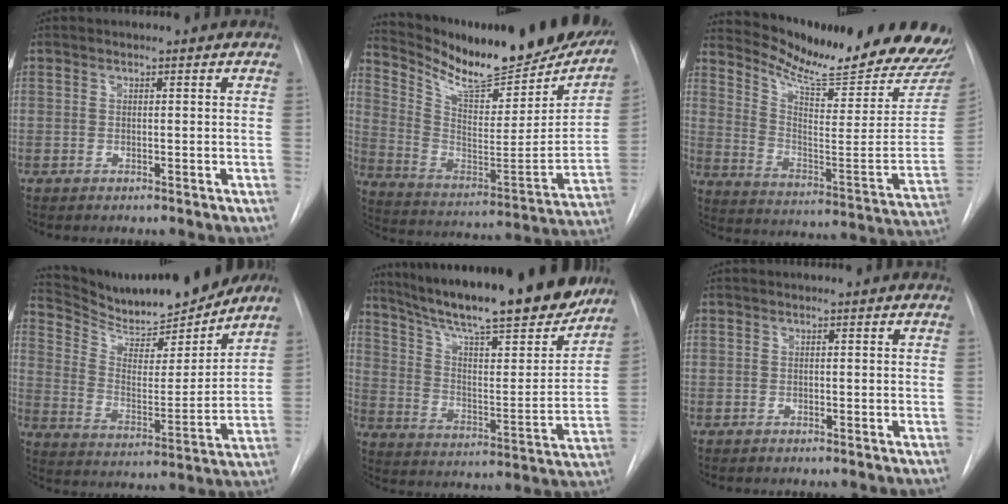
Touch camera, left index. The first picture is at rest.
{"total": 19.7, "force": [18.0, 1.3, 8.1], "torque": [-0.146, -0.043, 0.280]}
{"total": 26.0, "force": [23.7, 2.7, 10.5], "torque": [-0.166, -0.112, 0.317]}
{"total": 16.6, "force": [15.6, 2.0, 5.3], "torque": [-0.099, -0.019, 0.254]}
{"total": 26.2, "force": [22.2, 3.4, 13.4], "torque": [-0.224, -0.030, 0.322]}
{"total": 0.0}